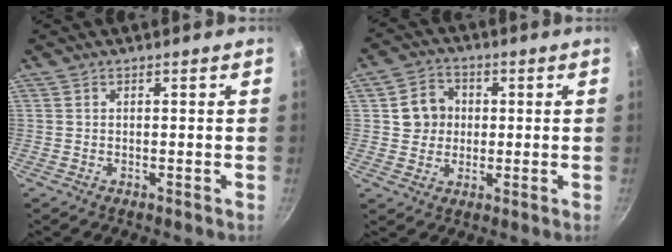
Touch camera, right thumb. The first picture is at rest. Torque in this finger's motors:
{"motor_torque": [-0.31, 0.33, -0.02, -0.01, 0.11]}